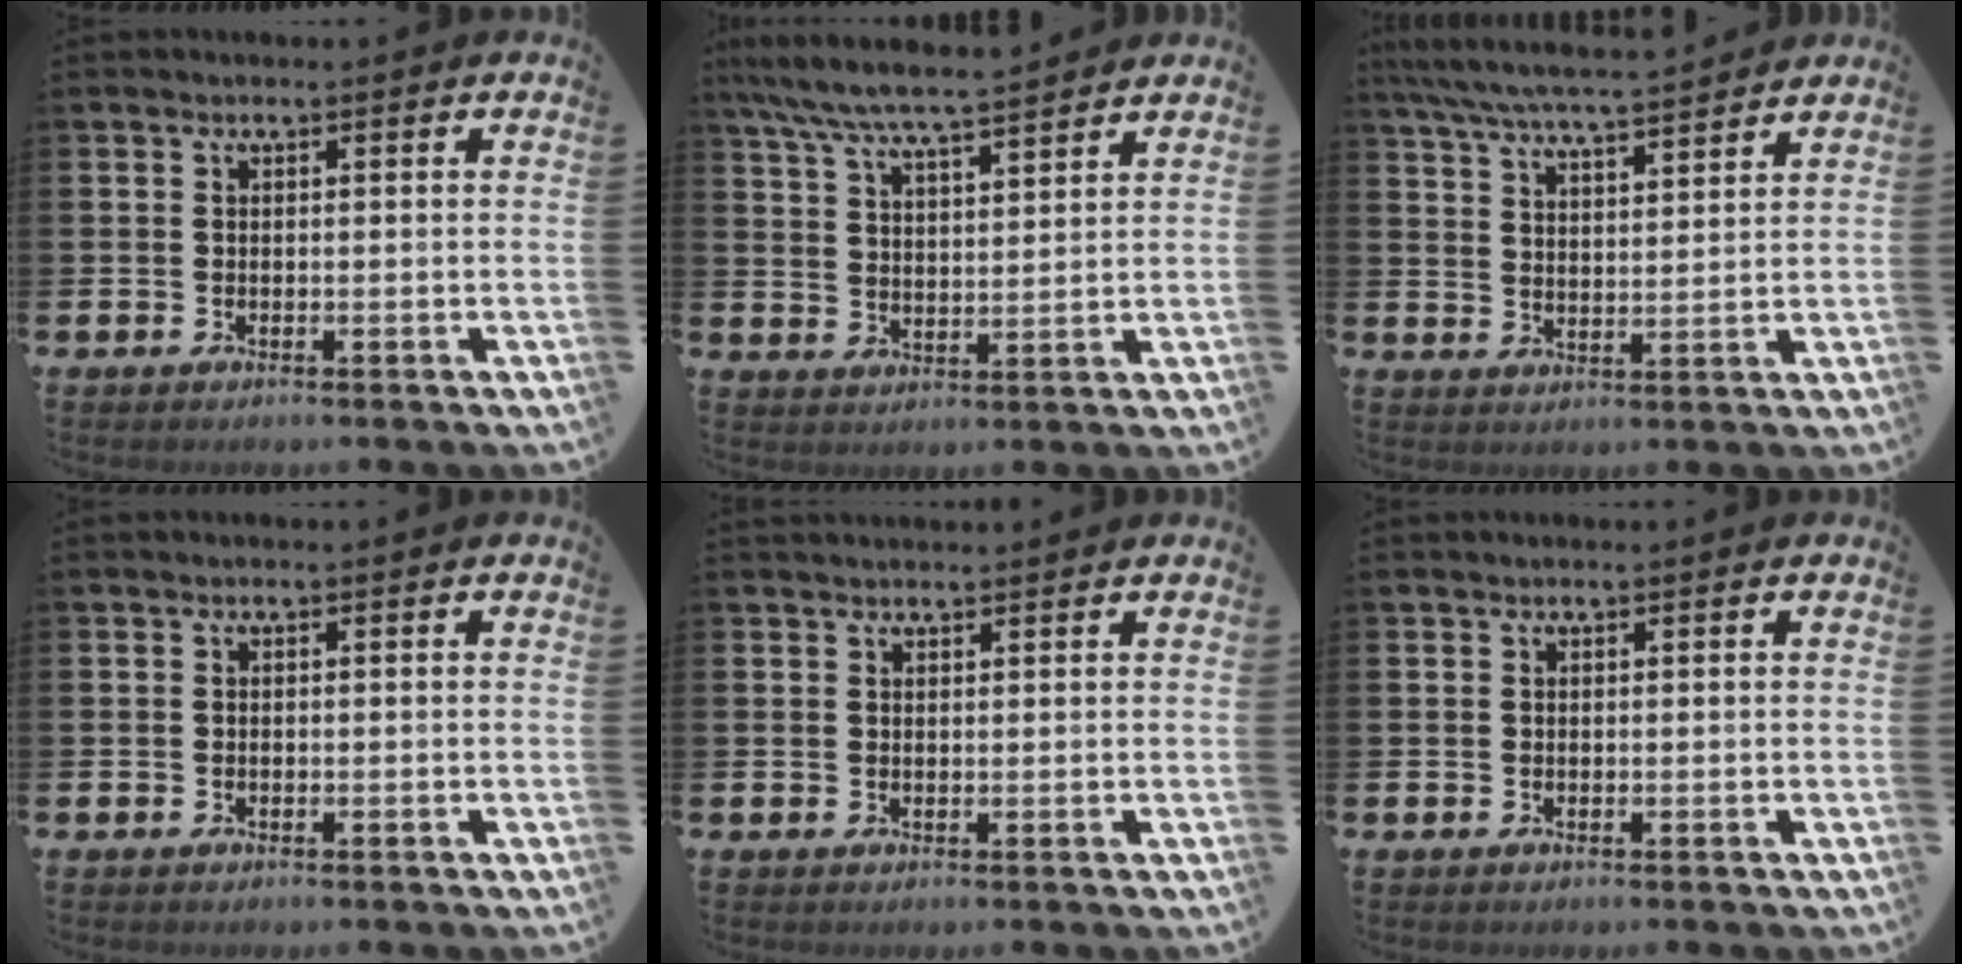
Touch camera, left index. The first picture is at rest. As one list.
[{"total": 7.1, "force": [6.8, 0.4, 2.3], "torque": [-0.067, -0.036, 0.120]}, {"total": 6.6, "force": [6.3, 0.3, 1.9], "torque": [-0.059, -0.037, 0.111]}, {"total": 0.0}, {"total": 1.3, "force": [1.2, 0.2, 0.2], "torque": [0.009, -0.005, 0.020]}, {"total": 0.0}]